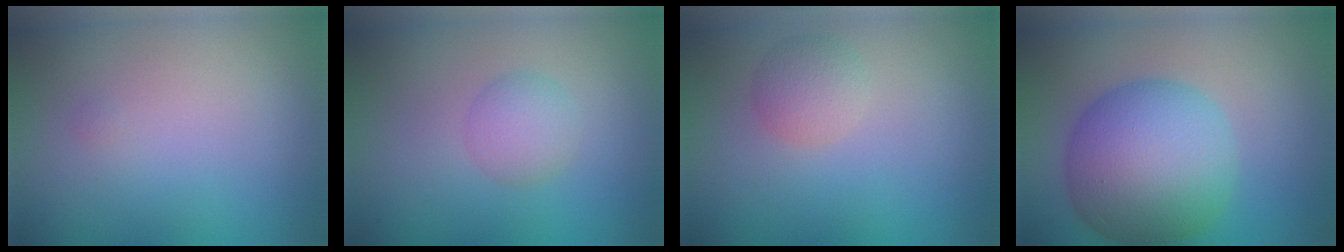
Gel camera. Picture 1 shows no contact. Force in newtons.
{"total": 2.4, "press": 2.4, "slide": 0.1}
{"total": 2.2, "press": 2.2, "slide": 0.1}
{"total": 9.8, "press": 9.8, "slide": 0.1}